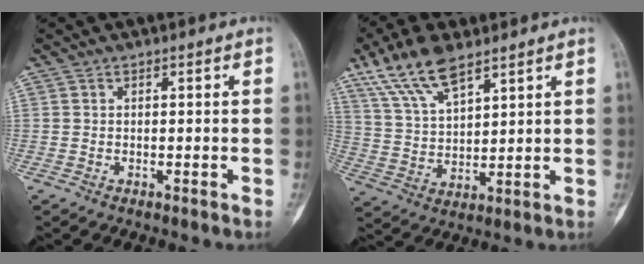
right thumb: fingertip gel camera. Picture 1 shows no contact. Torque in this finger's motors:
{"motor_torque": [-0.28, 0.38, 0.68, 0.53, 0.13]}